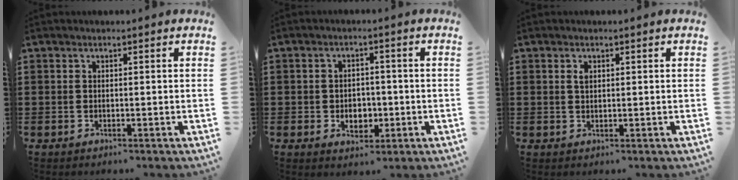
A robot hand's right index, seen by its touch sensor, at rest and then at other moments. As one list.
[{"total": 3.5, "force": [-0.8, 2.7, 2.1], "torque": [-0.031, -0.002, -0.020]}, {"total": 1.3, "force": [0.5, 0.7, 1.0], "torque": [-0.021, 0.005, 0.008]}]